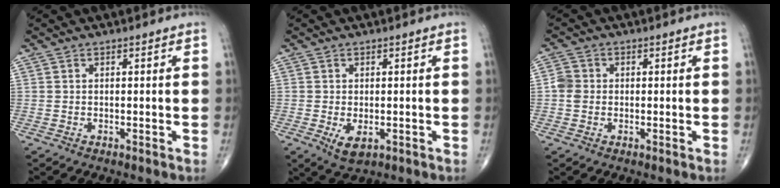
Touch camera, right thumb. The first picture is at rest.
{"total": 3.7, "force": [-1.0, 2.1, 2.9], "torque": [-0.046, -0.007, -0.008]}
{"total": 3.0, "force": [-0.2, 2.6, 1.5], "torque": [-0.025, 0.006, -0.009]}